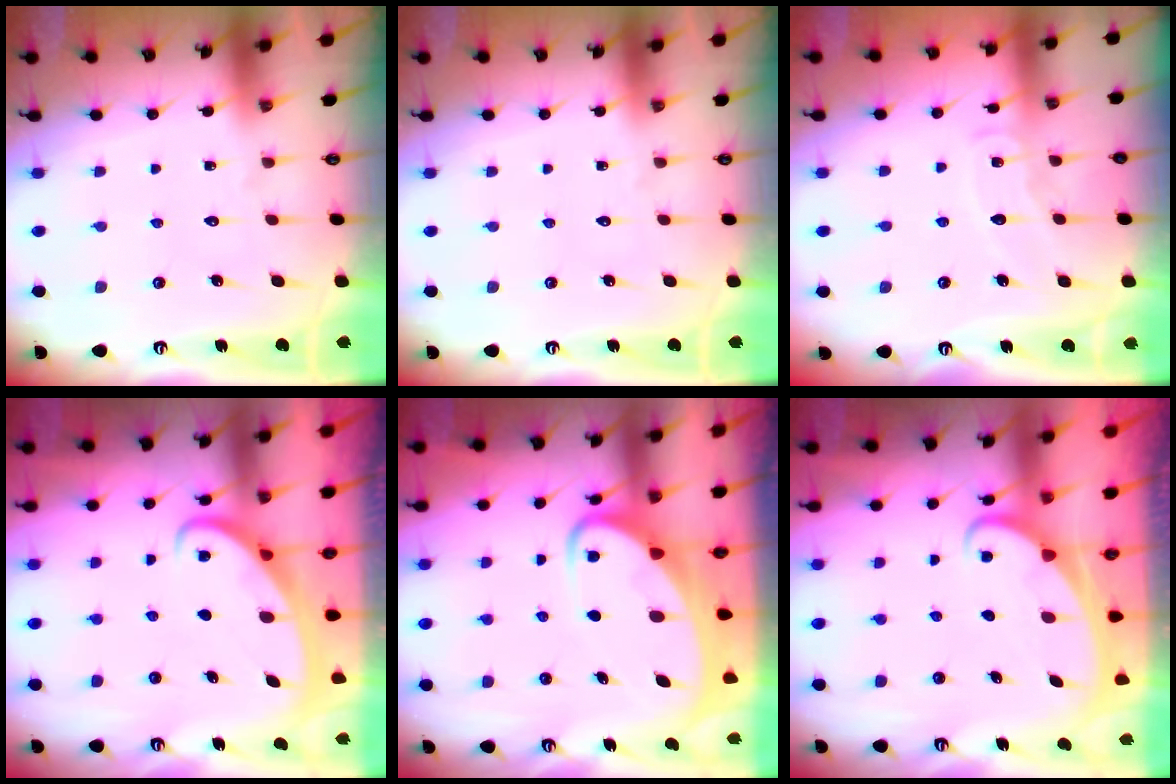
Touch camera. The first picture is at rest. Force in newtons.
{"total": 0.0}
{"total": 6.4, "press": 6.4, "slide": 0.6}
{"total": 2.6, "press": 2.6, "slide": 0.3}
{"total": 5.3, "press": 5.2, "slide": 0.8}
{"total": 2.4, "press": 2.4, "slide": 0.3}